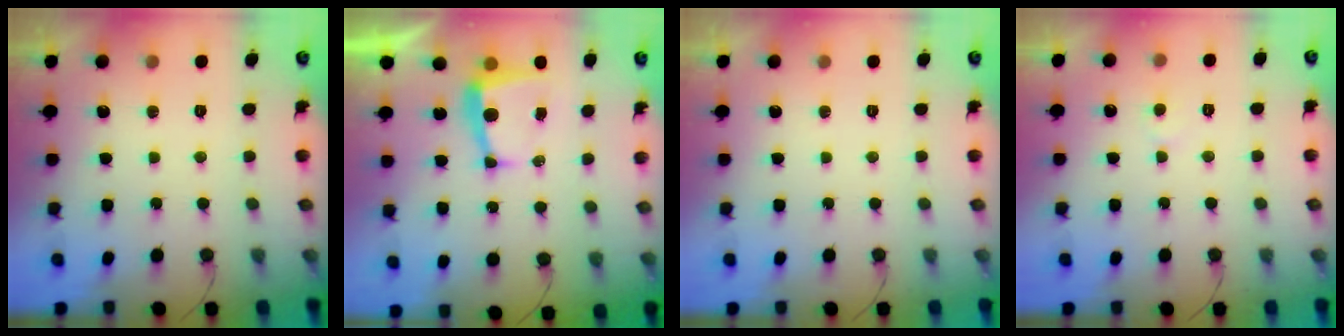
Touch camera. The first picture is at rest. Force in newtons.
{"total": 6.1, "press": 6.1, "slide": 0.2}
{"total": 0.0}
{"total": 3.4, "press": 3.4, "slide": 0.3}